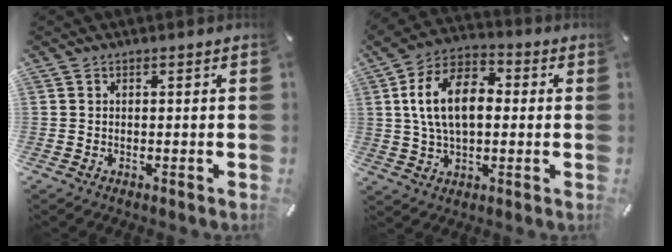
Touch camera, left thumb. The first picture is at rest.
{"total": 14.3, "force": [1.5, 9.2, 10.9], "torque": [-0.227, 0.006, 0.023]}